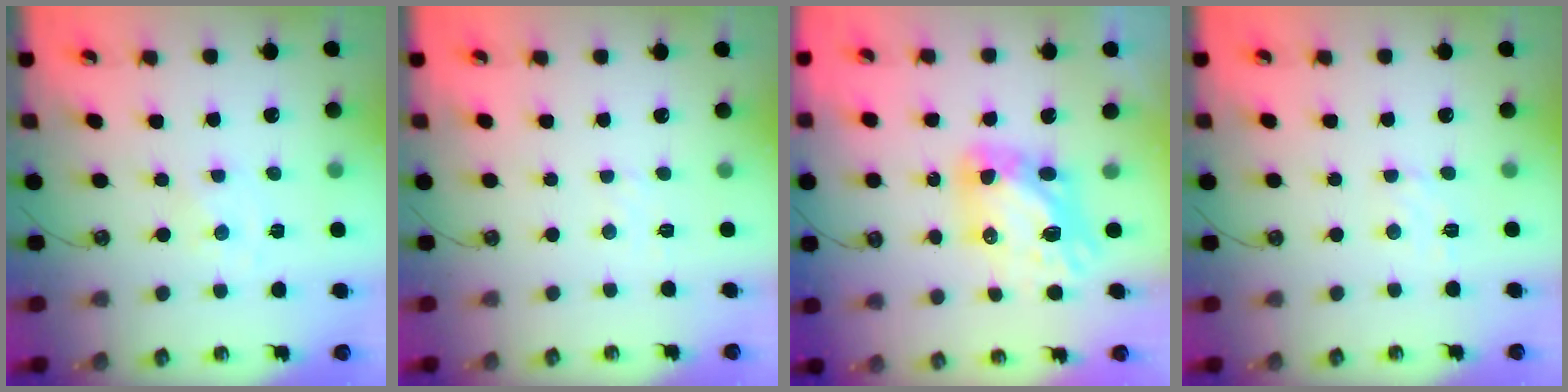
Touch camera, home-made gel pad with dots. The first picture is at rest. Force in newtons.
{"total": 3.4, "press": 3.3, "slide": 0.5}
{"total": 12.0, "press": 11.9, "slide": 1.3}
{"total": 4.3, "press": 4.3, "slide": 0.6}